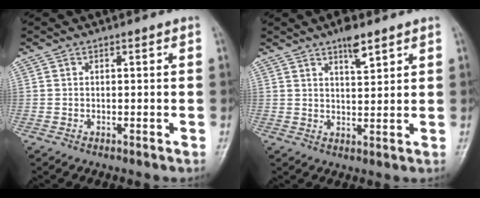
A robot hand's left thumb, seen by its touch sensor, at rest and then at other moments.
{"total": 4.8, "force": [3.3, 1.4, 3.2], "torque": [-0.043, -0.018, 0.053]}